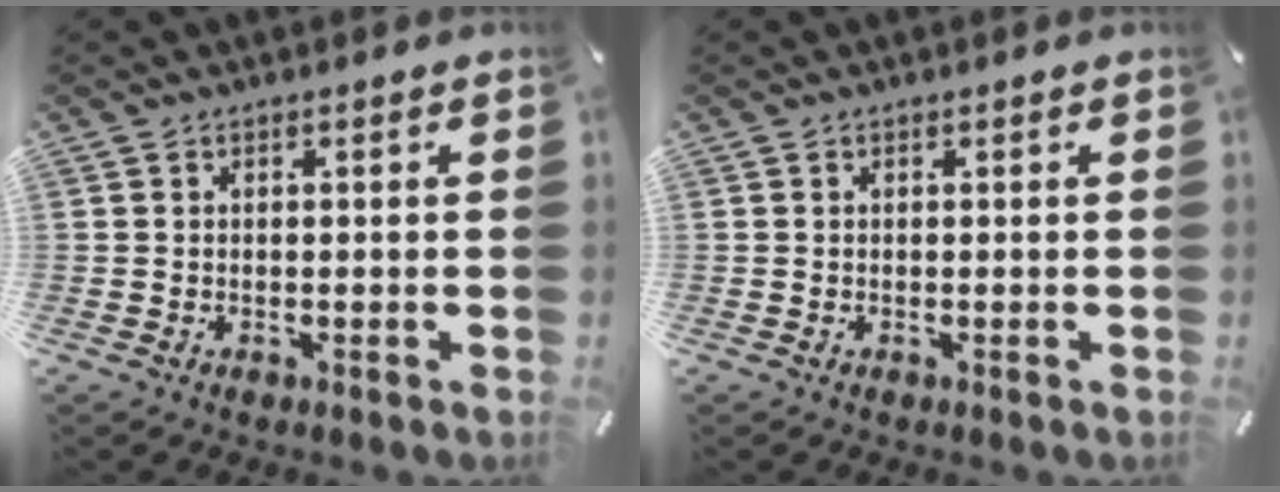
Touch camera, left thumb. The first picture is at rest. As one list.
[{"total": 0.0}]